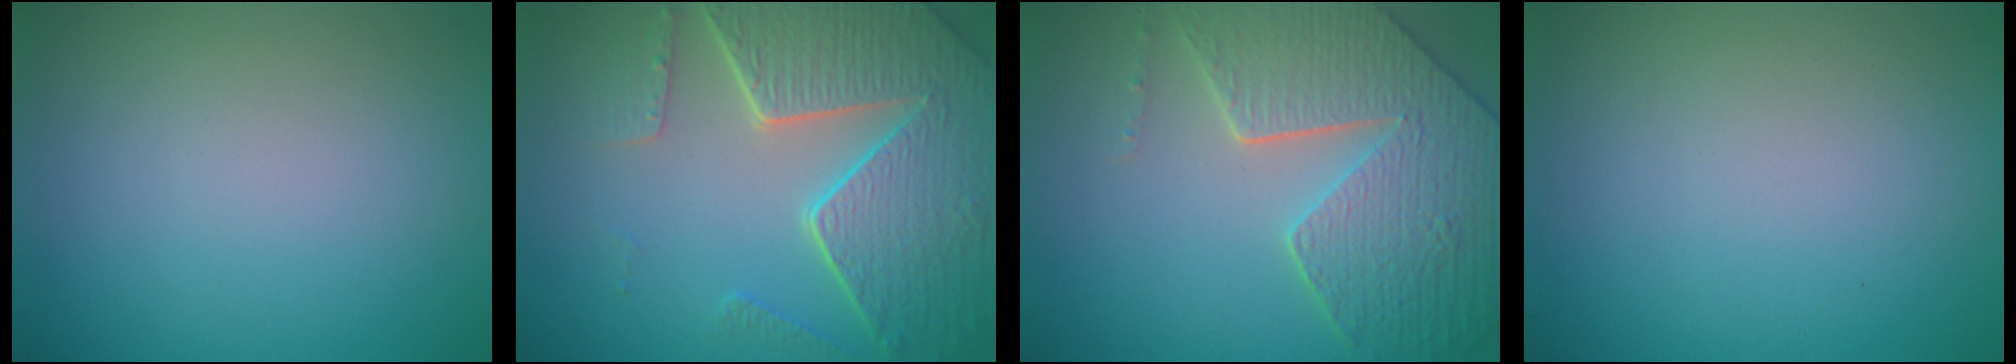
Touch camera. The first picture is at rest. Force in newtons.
{"total": 8.1, "press": 5.9, "slide": 5.5}
{"total": 8.4, "press": 6.0, "slide": 5.8}
{"total": 0.0}